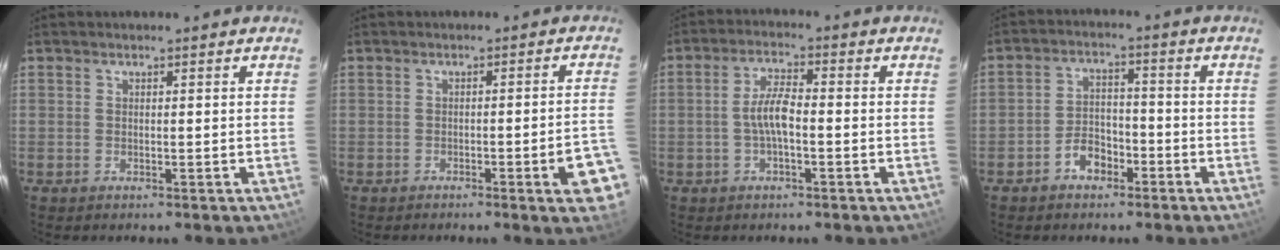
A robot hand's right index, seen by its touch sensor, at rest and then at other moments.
{"total": 6.2, "force": [-3.1, 0.6, 5.3], "torque": [-0.066, 0.000, -0.035]}
{"total": 5.0, "force": [-1.2, 1.5, 4.6], "torque": [-0.095, 0.011, -0.024]}
{"total": 5.2, "force": [-3.3, 3.5, 2.0], "torque": [-0.045, 0.020, -0.047]}